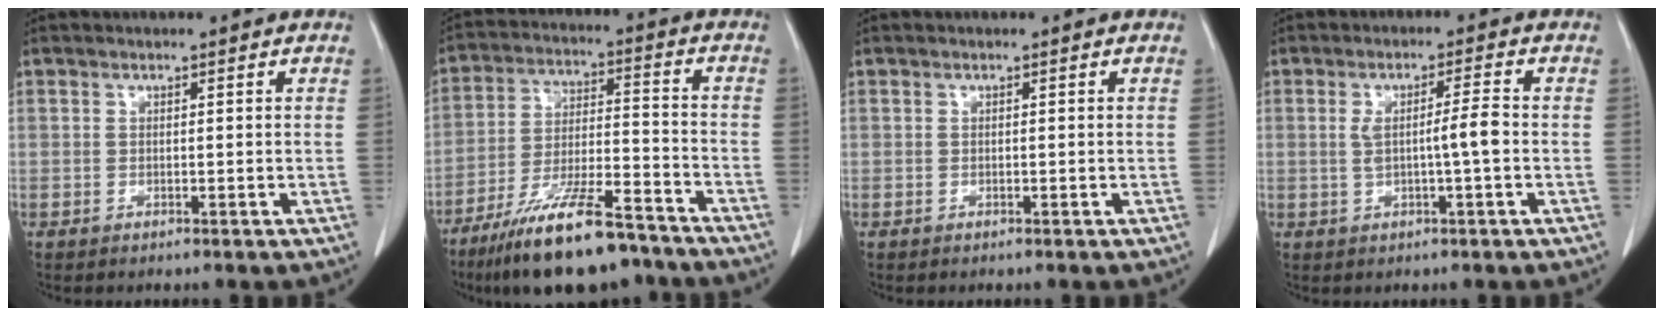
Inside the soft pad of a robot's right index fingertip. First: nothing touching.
{"total": 16.3, "force": [-12.6, 3.0, 9.9], "torque": [-0.180, -0.014, -0.218]}
{"total": 0.0}
{"total": 4.4, "force": [-0.2, -0.1, 4.4], "torque": [-0.077, 0.007, 0.003]}